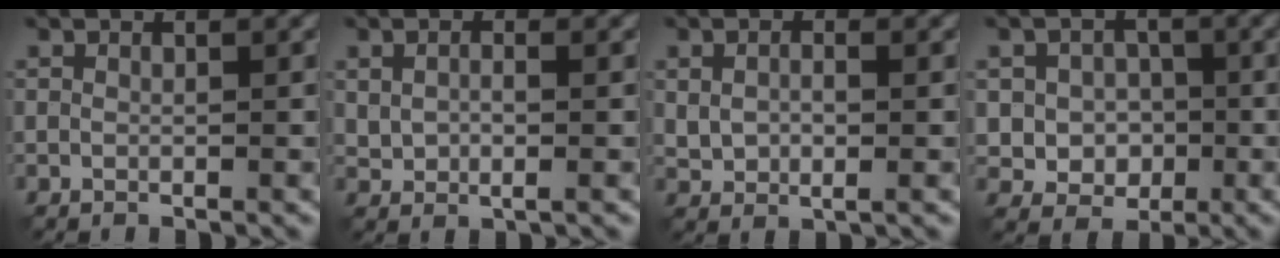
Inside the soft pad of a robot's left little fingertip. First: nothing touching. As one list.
[{"total": 2.2, "force": [0.3, 1.3, 1.8], "torque": [-0.041, -0.002, 0.008]}, {"total": 2.7, "force": [0.3, 1.6, 2.2], "torque": [-0.049, -0.002, 0.007]}, {"total": 4.0, "force": [-0.4, 3.6, 1.8], "torque": [-0.017, -0.004, -0.019]}]